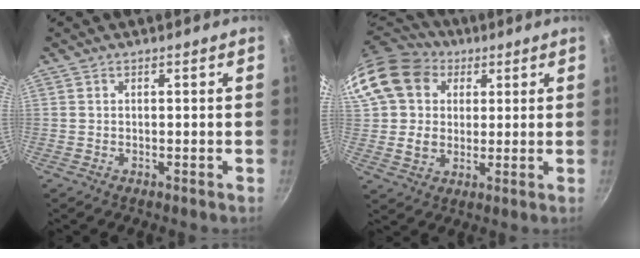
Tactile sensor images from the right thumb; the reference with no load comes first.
{"total": 17.3, "force": [6.1, 14.0, 8.3], "torque": [-0.150, 0.012, 0.105]}